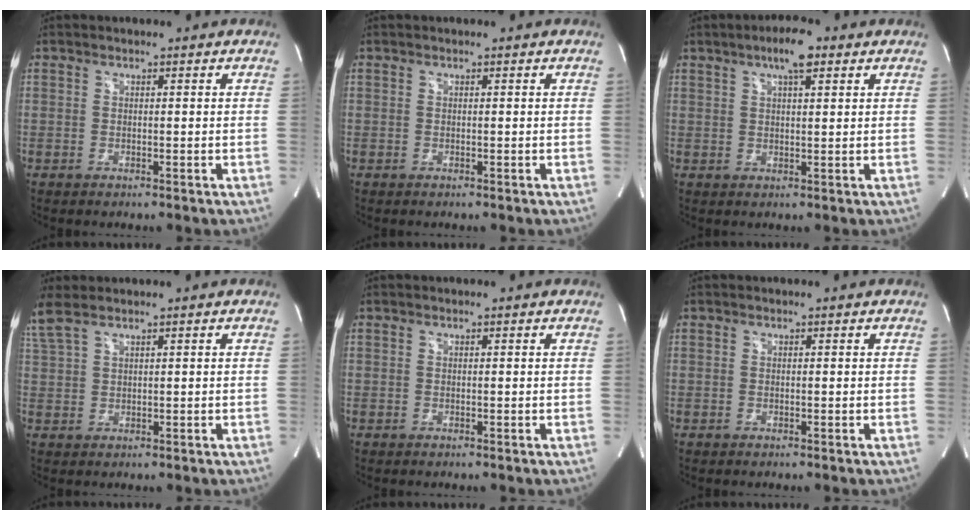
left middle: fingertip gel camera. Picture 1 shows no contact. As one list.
[{"total": 0.0}, {"total": 5.2, "force": [3.0, 0.9, 4.1], "torque": [-0.077, 0.010, 0.048]}, {"total": 4.0, "force": [3.3, 0.5, 2.2], "torque": [-0.070, 0.023, 0.082]}, {"total": 0.0}, {"total": 0.0}]